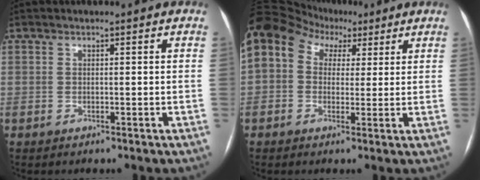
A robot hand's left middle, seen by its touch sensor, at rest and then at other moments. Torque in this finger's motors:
{"motor_torque": [1.23, -0.91, 1.06, 0.21]}